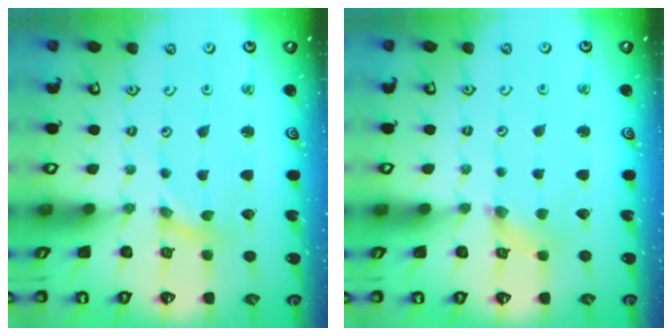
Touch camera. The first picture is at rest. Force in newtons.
{"total": 1.4, "press": 1.3, "slide": 0.3}